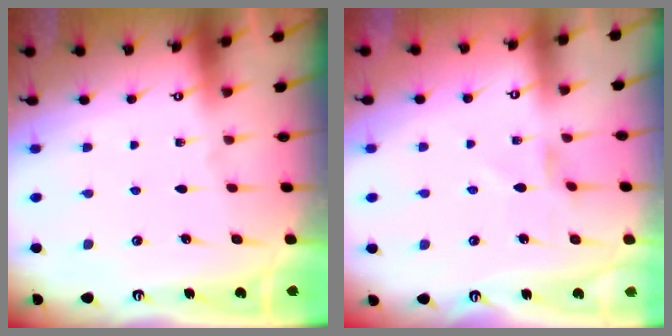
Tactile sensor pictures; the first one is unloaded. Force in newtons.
{"total": 1.2, "press": 1.2, "slide": 0.4}